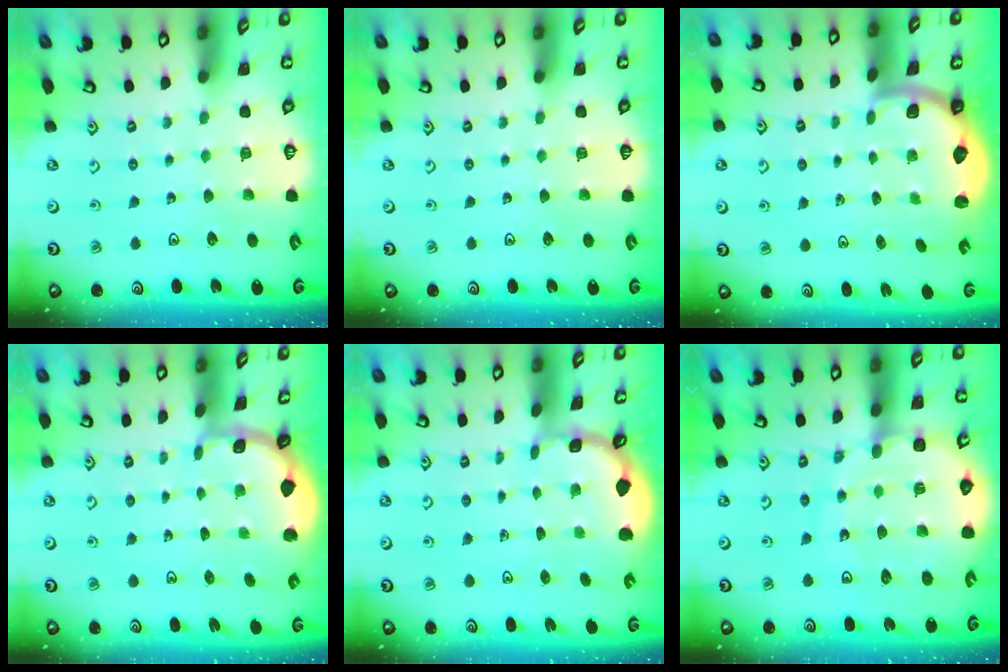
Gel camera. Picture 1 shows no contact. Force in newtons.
{"total": 0.0}
{"total": 2.0, "press": 2.0, "slide": 0.5}
{"total": 1.6, "press": 1.6, "slide": 0.3}
{"total": 1.6, "press": 1.6, "slide": 0.2}
{"total": 13.0, "press": 12.6, "slide": 3.1}